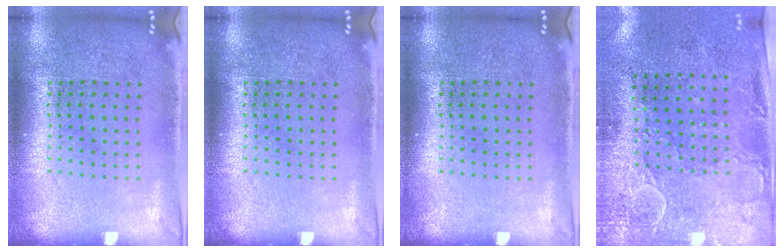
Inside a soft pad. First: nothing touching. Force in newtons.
{"total": 0.0}
{"total": 0.0}
{"total": 3.0, "press": 2.3, "slide": 1.9}